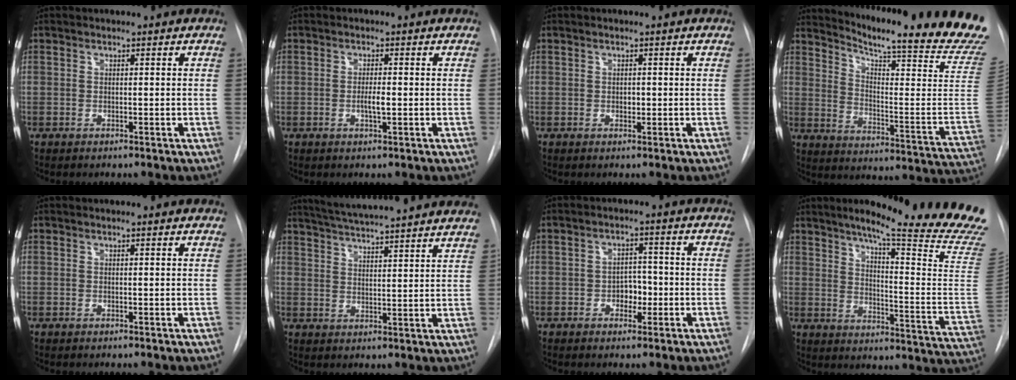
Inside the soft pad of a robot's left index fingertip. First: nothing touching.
{"total": 2.1, "force": [-0.9, 0.2, 1.9], "torque": [-0.036, -0.007, -0.015]}
{"total": 0.9, "force": [-0.6, 0.5, 0.4], "torque": [-0.004, -0.004, -0.010]}
{"total": 25.0, "force": [21.8, -0.7, 12.2], "torque": [-0.190, -0.125, 0.272]}
{"total": 0.9, "force": [0.8, 0.1, 0.3], "torque": [-0.011, -0.002, 0.002]}
{"total": 22.3, "force": [20.1, 0.7, 9.6], "torque": [-0.159, -0.014, 0.262]}
{"total": 3.5, "force": [-1.6, 2.3, 2.2], "torque": [-0.025, 0.001, -0.023]}
{"total": 27.2, "force": [22.8, -0.9, 14.7], "torque": [-0.170, -0.126, 0.280]}